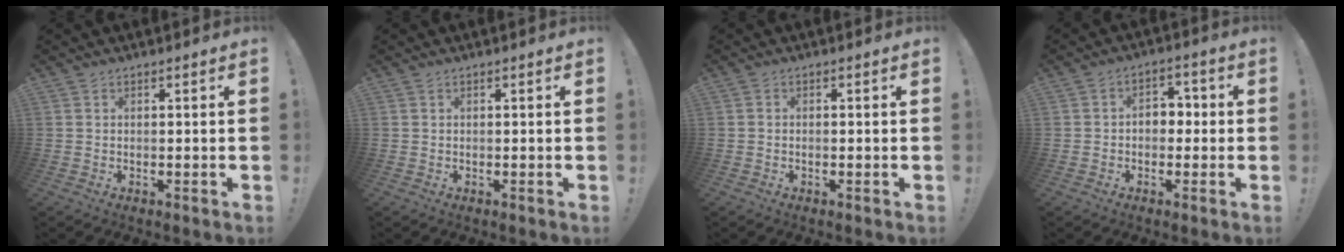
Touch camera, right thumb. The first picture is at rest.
{"total": 0.0}
{"total": 0.7, "force": [-0.6, 0.3, 0.2], "torque": [-0.010, 0.003, -0.010]}
{"total": 6.2, "force": [-0.4, 4.6, 4.2], "torque": [-0.056, 0.014, -0.009]}